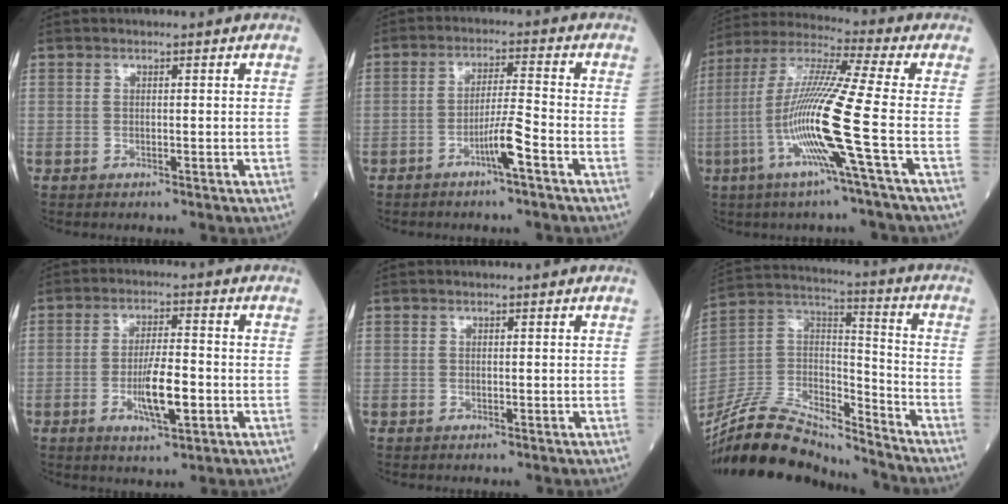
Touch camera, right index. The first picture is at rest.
{"total": 5.2, "force": [-2.8, -0.5, 4.3], "torque": [-0.083, 0.002, -0.052]}
{"total": 14.8, "force": [-4.5, -2.0, 14.0], "torque": [-0.287, -0.012, -0.098]}
{"total": 7.3, "force": [-2.1, 1.4, 6.9], "torque": [-0.129, -0.004, -0.035]}
{"total": 0.0}
{"total": 19.9, "force": [-18.4, 3.5, 6.7], "torque": [-0.142, 0.026, -0.337]}